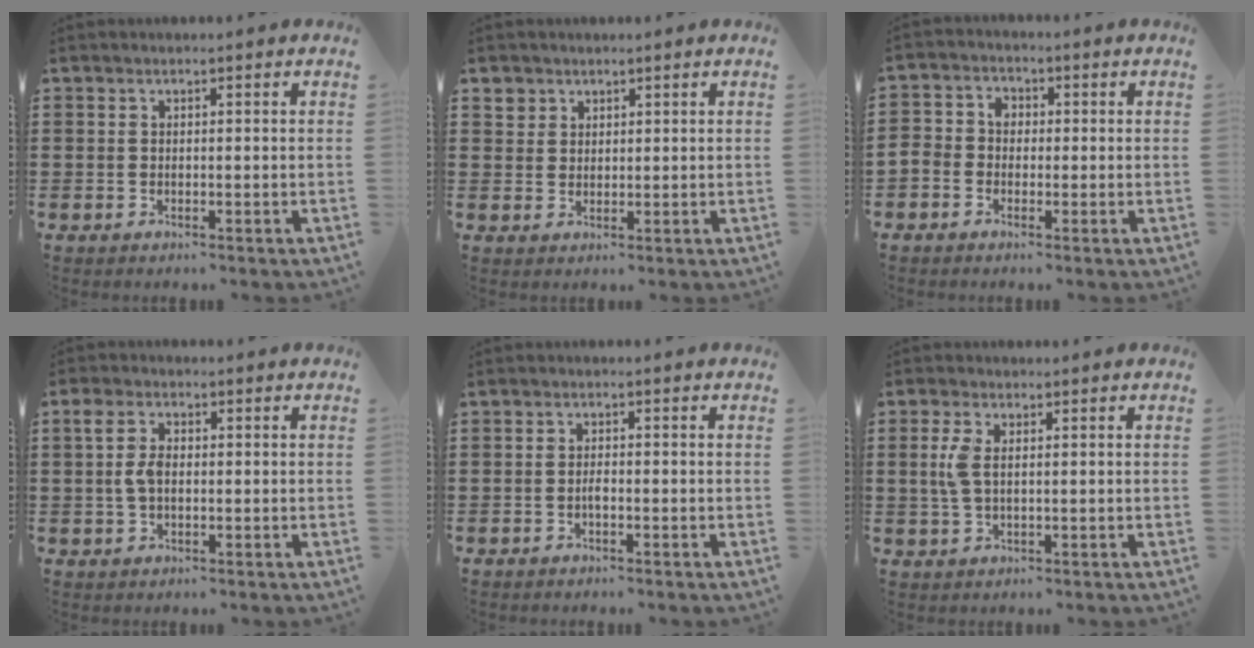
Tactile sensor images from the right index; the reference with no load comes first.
{"total": 2.5, "force": [1.7, 1.9, 0.1], "torque": [-0.011, 0.010, 0.032]}
{"total": 2.7, "force": [-1.7, 2.0, 0.6], "torque": [-0.030, 0.007, -0.042]}
{"total": 4.2, "force": [0.2, 2.4, 3.4], "torque": [-0.084, 0.006, -0.004]}
{"total": 1.2, "force": [-0.5, 0.3, 1.1], "torque": [-0.022, -0.002, -0.009]}
{"total": 3.5, "force": [0.6, 1.6, 3.1], "torque": [-0.079, 0.002, 0.004]}